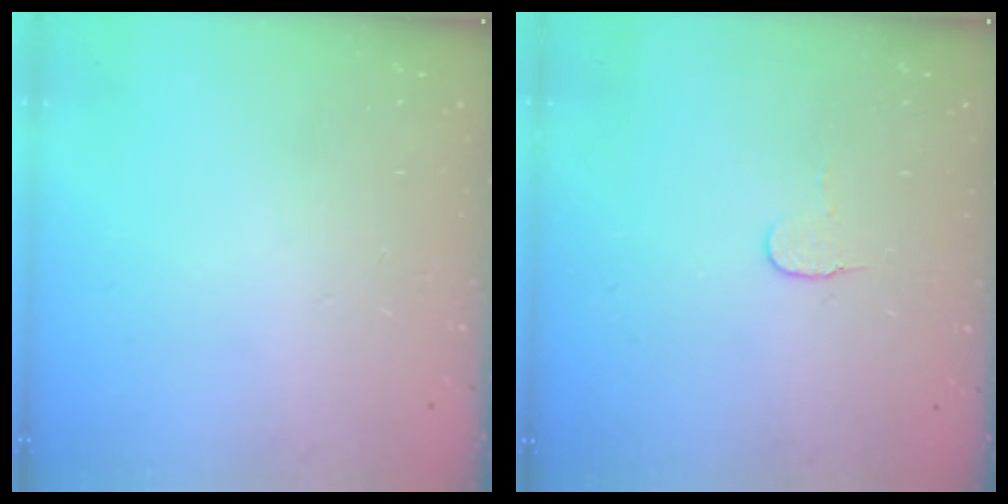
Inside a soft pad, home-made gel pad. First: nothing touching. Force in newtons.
{"total": 4.9, "press": 4.9, "slide": 0.5}